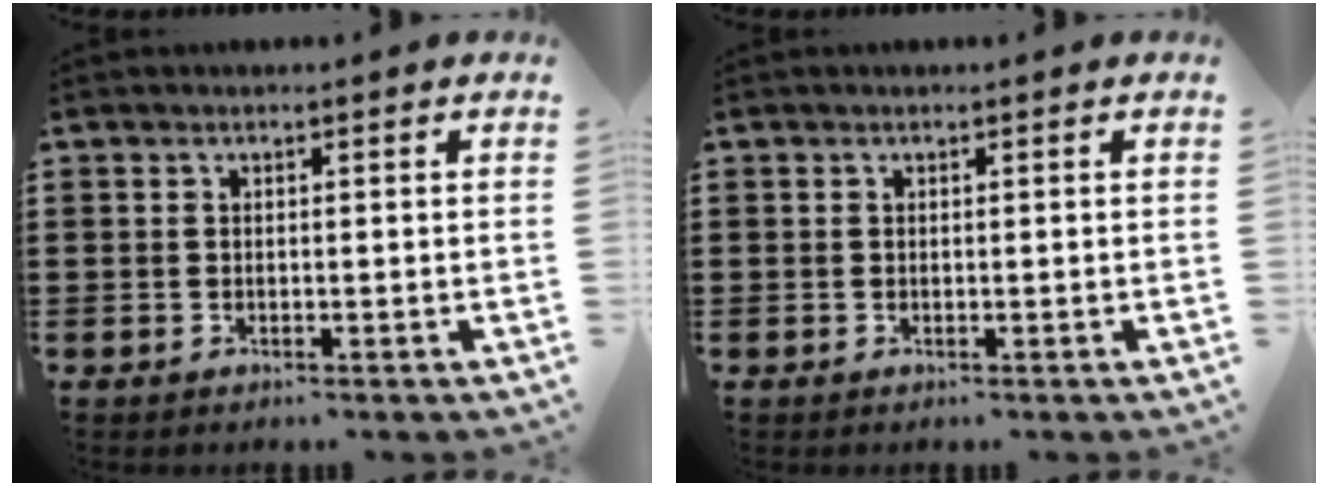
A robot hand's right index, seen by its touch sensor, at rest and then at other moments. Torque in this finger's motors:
{"motor_torque": [0.04, 0.03, 0.00, 0.00]}